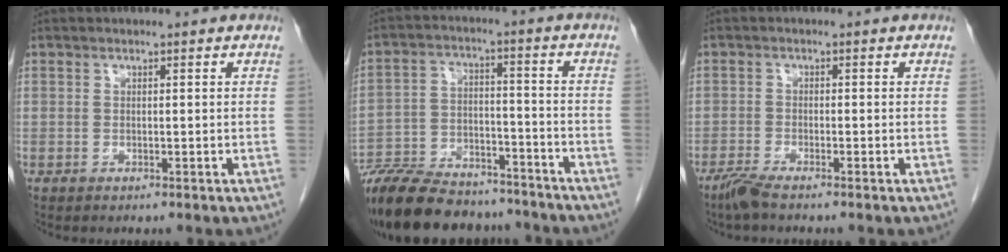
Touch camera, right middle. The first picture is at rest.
{"total": 21.1, "force": [-18.2, 6.4, 8.5], "torque": [-0.191, -0.014, -0.287]}
{"total": 2.7, "force": [-2.2, 0.0, 1.6], "torque": [-0.042, -0.007, -0.048]}